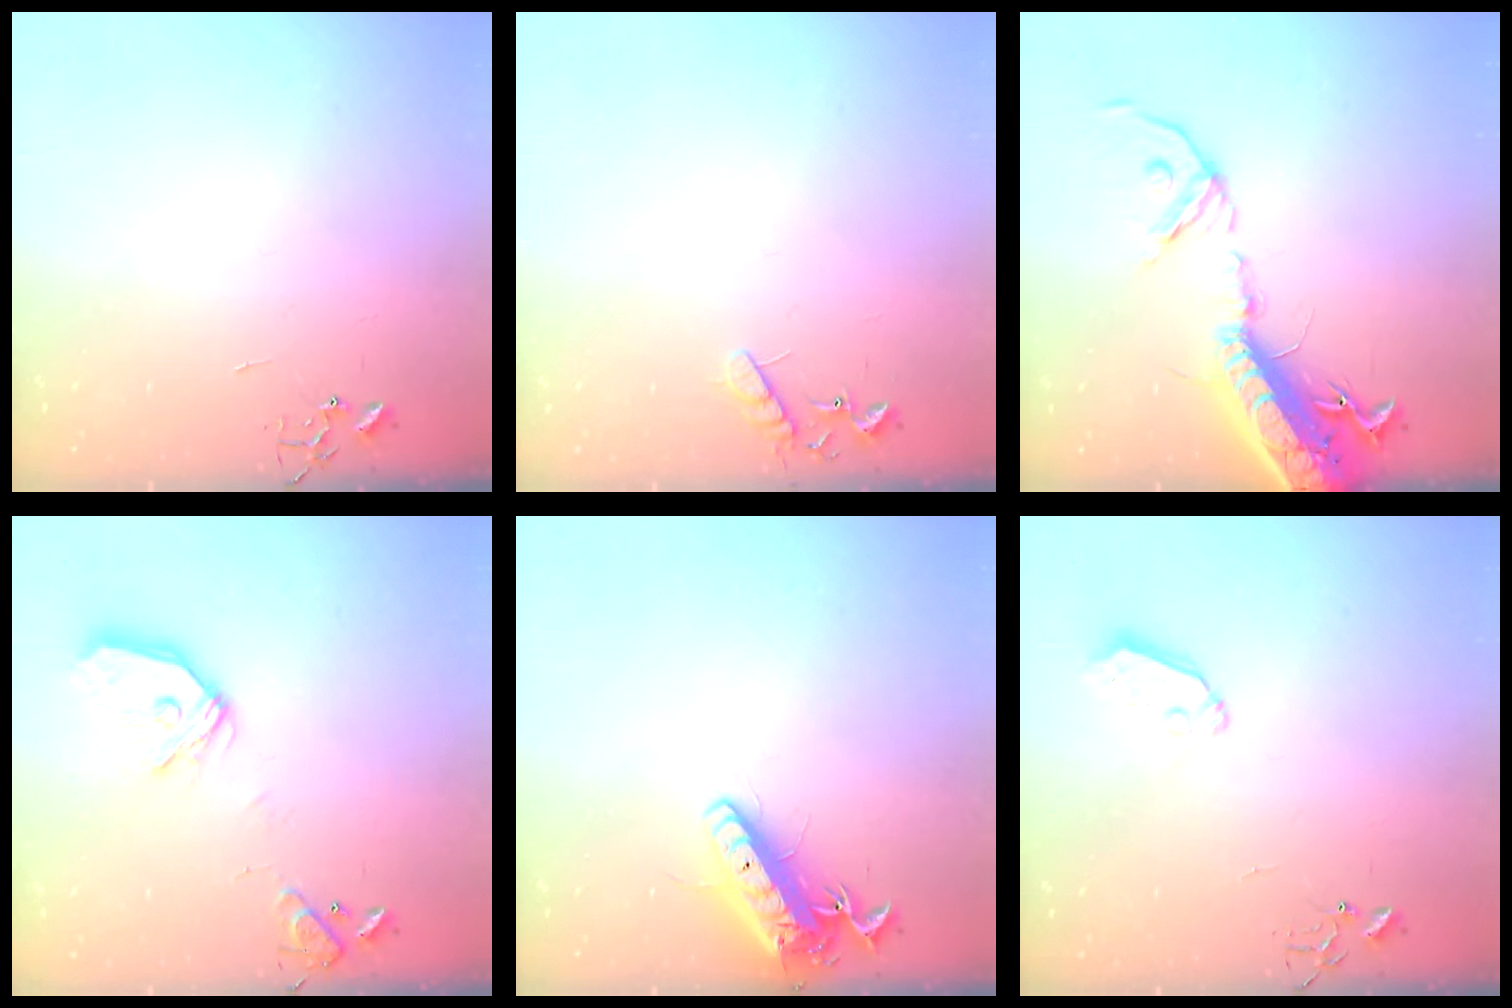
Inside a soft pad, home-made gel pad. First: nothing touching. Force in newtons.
{"total": 8.0, "press": 8.0, "slide": 0.4}
{"total": 21.7, "press": 21.1, "slide": 5.1}
{"total": 14.7, "press": 14.6, "slide": 1.9}
{"total": 14.5, "press": 14.2, "slide": 2.8}
{"total": 6.1, "press": 6.0, "slide": 0.4}